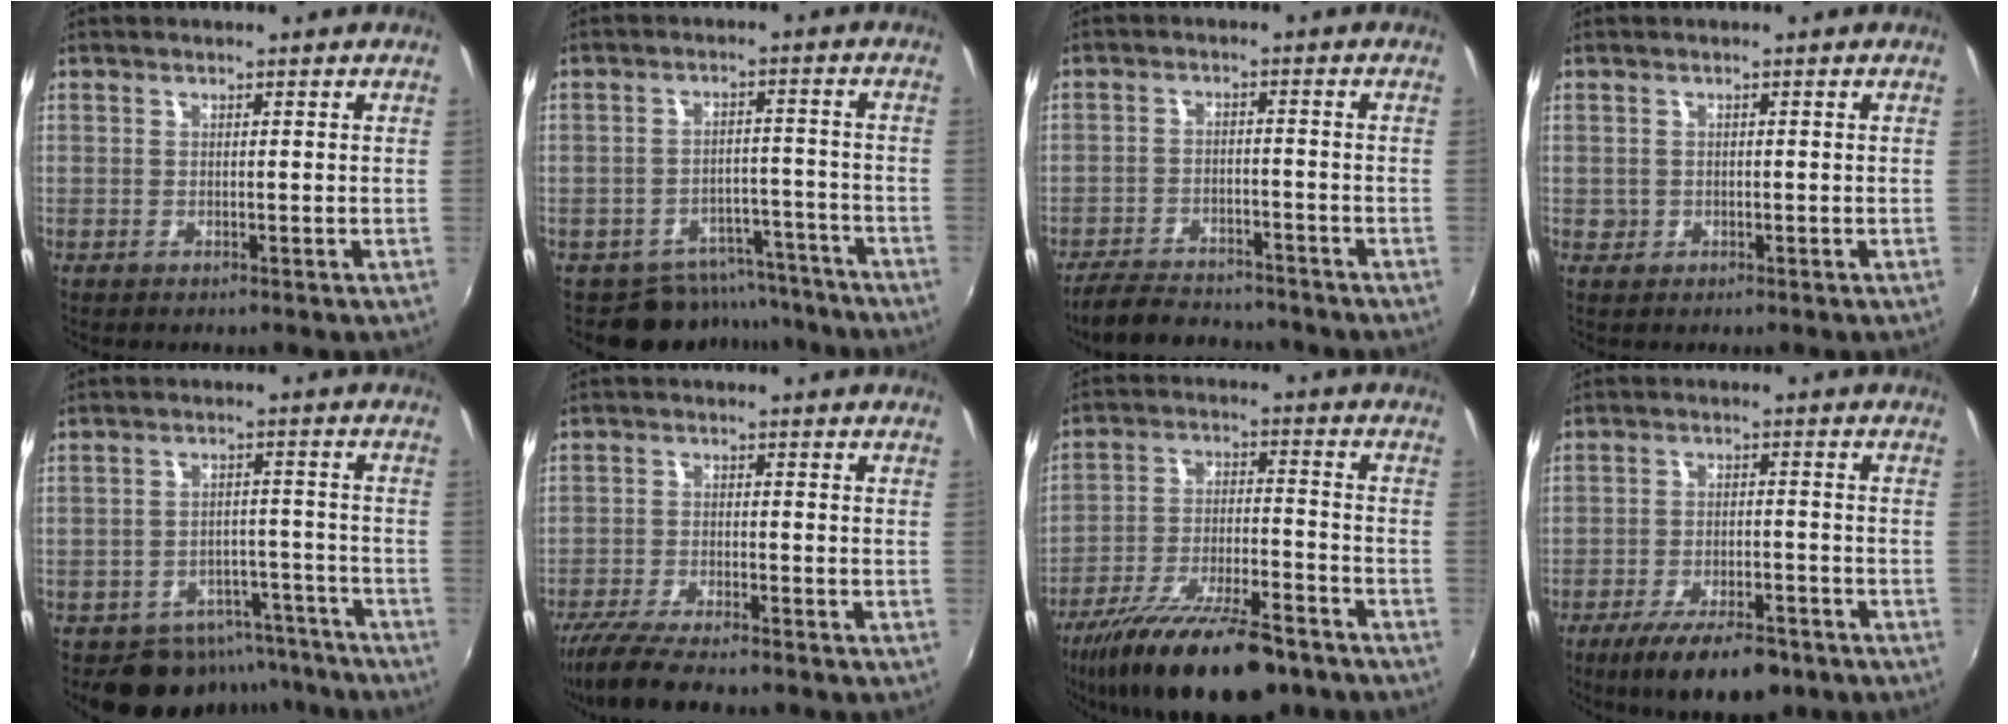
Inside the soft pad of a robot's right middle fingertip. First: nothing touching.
{"total": 10.1, "force": [-8.8, 4.9, 0.9], "torque": [-0.015, 0.032, -0.110]}
{"total": 11.1, "force": [-10.0, 3.2, 3.8], "torque": [-0.102, -0.009, -0.154]}
{"total": 1.5, "force": [-0.3, 1.5, 0.3], "torque": [-0.003, -0.003, -0.004]}
{"total": 11.5, "force": [-9.5, 6.1, 1.9], "torque": [-0.033, 0.030, -0.114]}
{"total": 9.2, "force": [-7.9, 1.3, 4.6], "torque": [-0.114, -0.031, -0.140]}
{"total": 21.0, "force": [-15.5, 6.2, 12.7], "torque": [-0.240, -0.044, -0.248]}
{"total": 12.2, "force": [-8.8, 4.1, 7.5], "torque": [-0.154, -0.023, -0.137]}